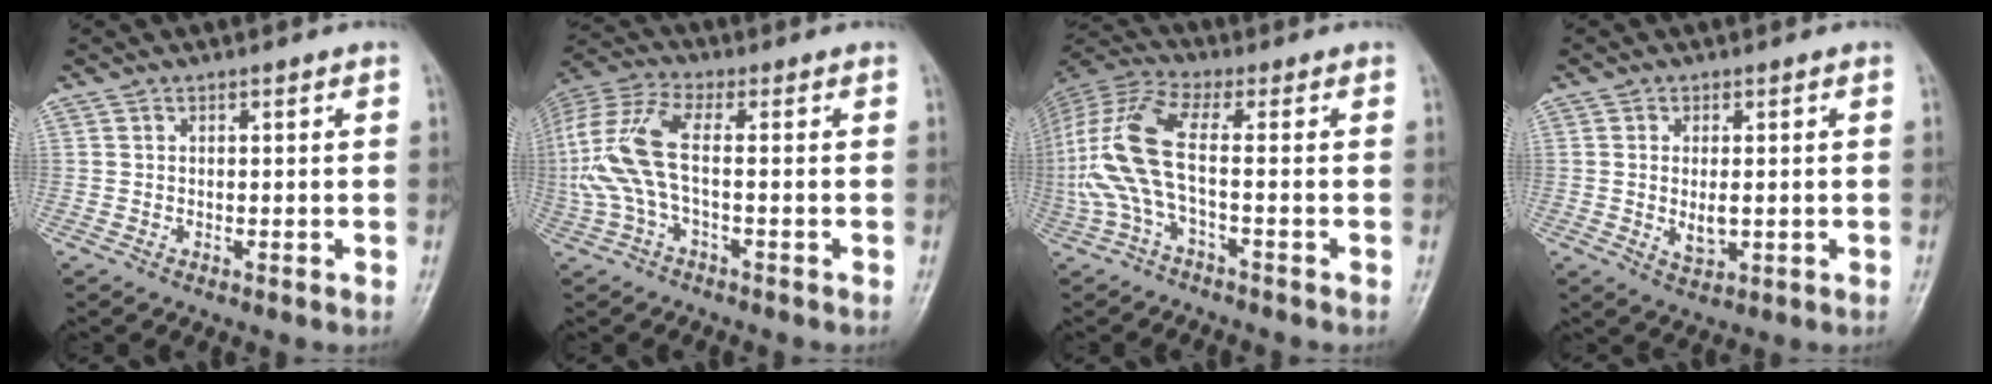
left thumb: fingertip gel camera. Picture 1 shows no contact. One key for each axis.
{"total": 11.4, "fx": -0.7, "fy": 4.3, "fz": 10.6, "tx": -0.263, "ty": 0.029, "tz": -0.018}
{"total": 12.3, "fx": -1.8, "fy": 3.4, "fz": 11.7, "tx": -0.291, "ty": 0.037, "tz": -0.045}
{"total": 3.9, "fx": -0.3, "fy": 2.0, "fz": 3.3, "tx": -0.056, "ty": -0.005, "tz": 0.000}